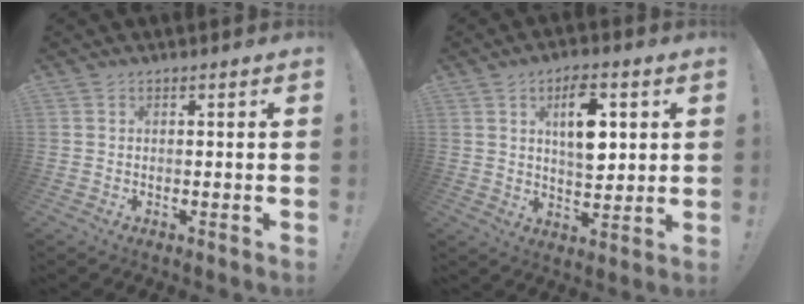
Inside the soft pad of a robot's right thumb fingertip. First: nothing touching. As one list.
[{"total": 11.2, "force": [3.8, 5.4, 9.1], "torque": [-0.137, -0.003, 0.064]}]